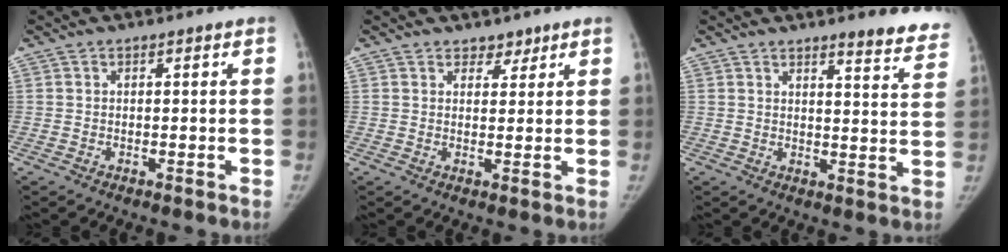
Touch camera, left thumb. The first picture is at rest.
{"total": 2.4, "force": [1.8, 1.5, 0.3], "torque": [0.019, -0.009, 0.022]}
{"total": 9.3, "force": [7.9, 1.7, 4.5], "torque": [-0.020, -0.047, 0.081]}